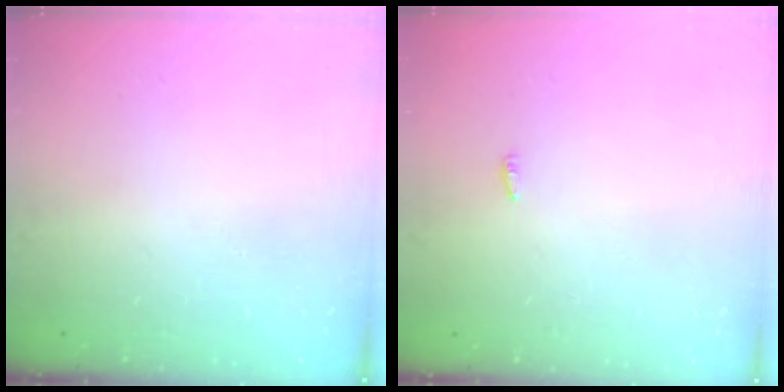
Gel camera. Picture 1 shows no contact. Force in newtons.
{"total": 2.1, "press": 1.9, "slide": 0.7}